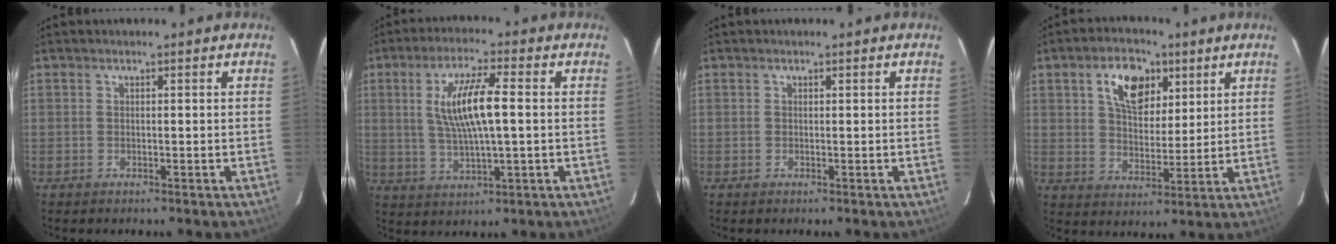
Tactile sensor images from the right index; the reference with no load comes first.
{"total": 10.6, "force": [1.1, 2.1, 10.3], "torque": [-0.197, 0.001, 0.027]}
{"total": 0.0}
{"total": 10.5, "force": [4.8, 6.4, 6.8], "torque": [-0.113, 0.019, 0.082]}